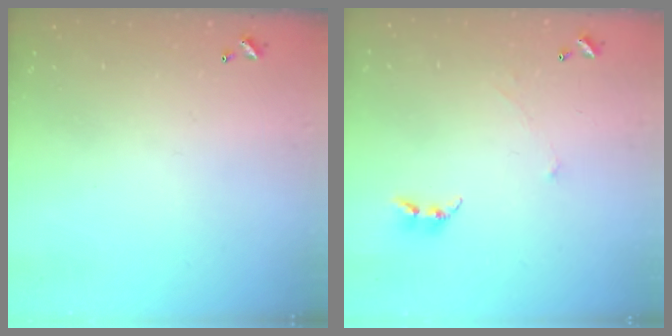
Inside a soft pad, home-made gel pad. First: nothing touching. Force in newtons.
{"total": 0.7, "press": 0.6, "slide": 0.5}